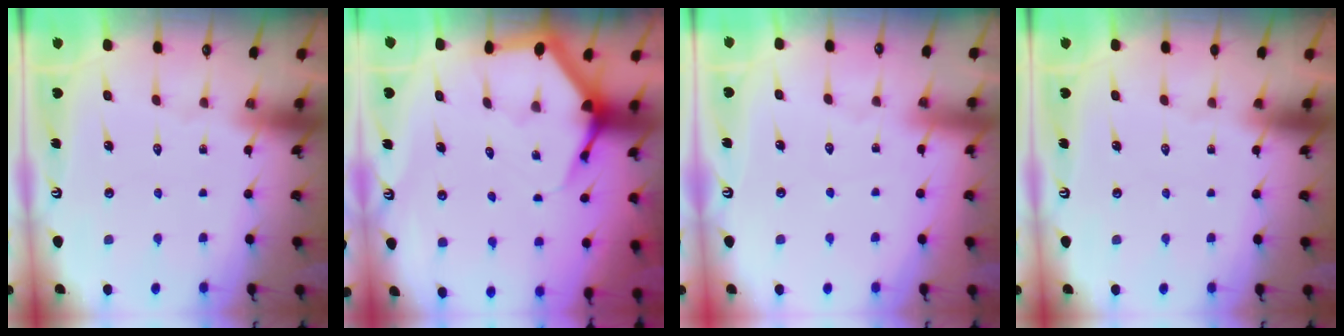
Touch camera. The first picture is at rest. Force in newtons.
{"total": 5.6, "press": 5.5, "slide": 0.4}
{"total": 2.4, "press": 2.4, "slide": 0.3}
{"total": 0.0}